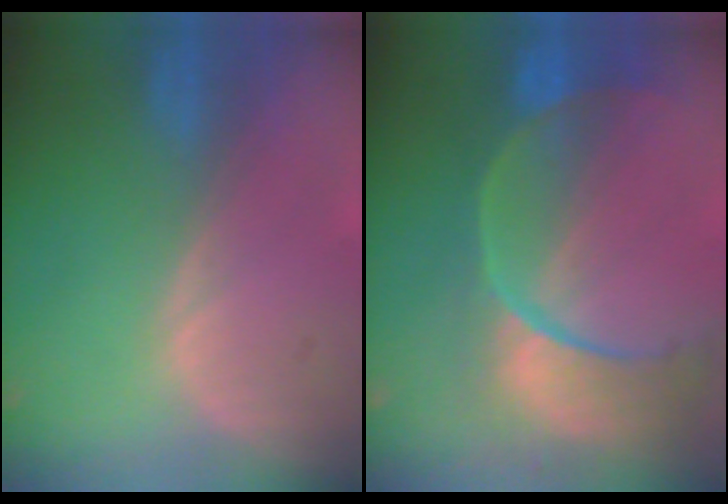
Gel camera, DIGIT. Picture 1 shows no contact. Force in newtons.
{"total": 12.4, "press": 9.9, "slide": 7.4}